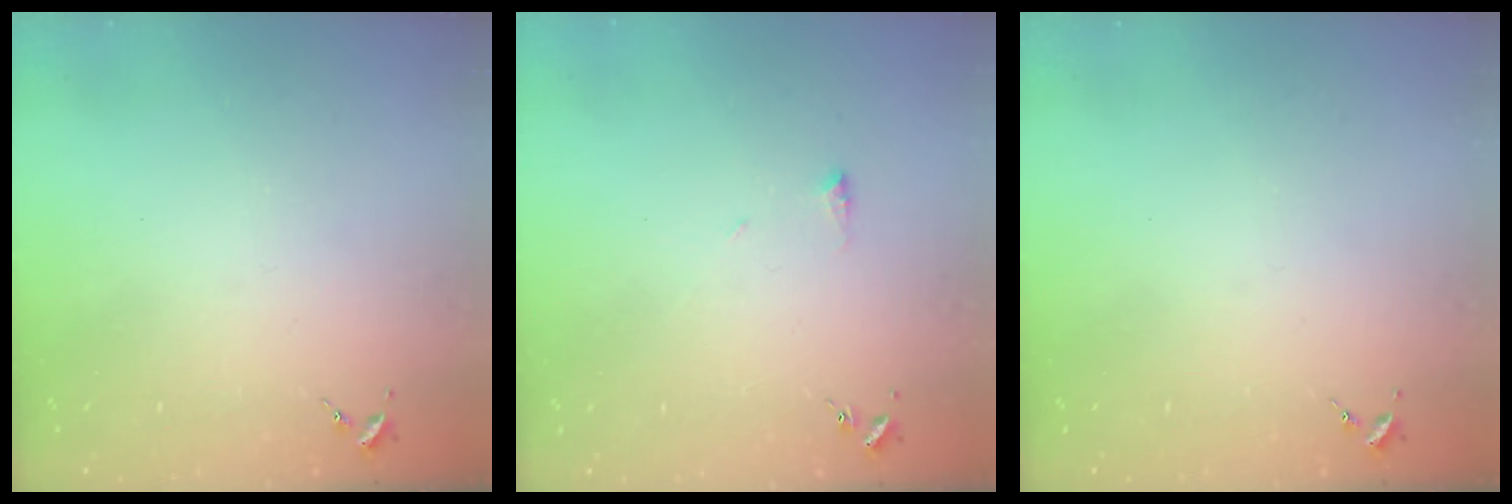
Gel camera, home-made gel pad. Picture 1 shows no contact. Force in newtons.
{"total": 4.6, "press": 4.6, "slide": 0.7}
{"total": 0.0}